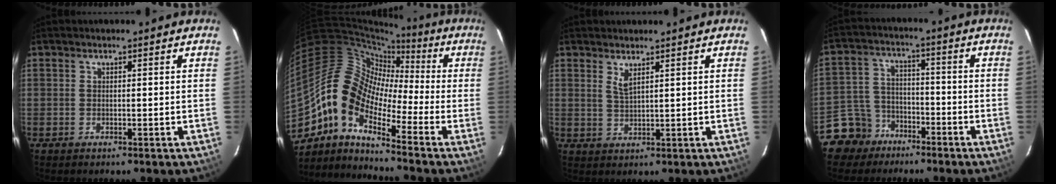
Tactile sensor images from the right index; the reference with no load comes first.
{"total": 12.3, "force": [-6.3, 5.8, 8.8], "torque": [-0.146, 0.017, -0.145]}
{"total": 2.1, "force": [1.6, 0.2, 1.4], "torque": [-0.027, -0.005, 0.027]}
{"total": 8.5, "force": [-5.8, 6.2, 0.6], "torque": [-0.033, 0.032, -0.104]}